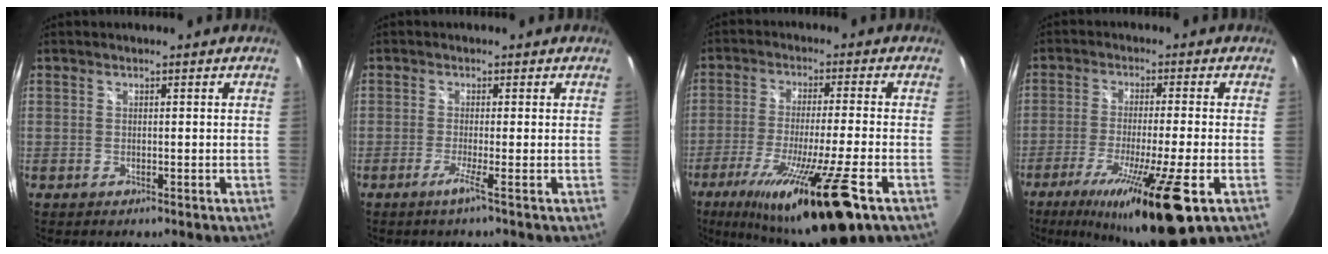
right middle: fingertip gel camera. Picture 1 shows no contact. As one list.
[{"total": 2.1, "force": [-1.1, -1.0, 1.5], "torque": [-0.034, -0.008, -0.030]}, {"total": 18.6, "force": [-10.2, 0.5, 15.5], "torque": [-0.291, -0.061, -0.169]}, {"total": 16.0, "force": [-8.0, 0.7, 13.9], "torque": [-0.262, -0.049, -0.133]}]